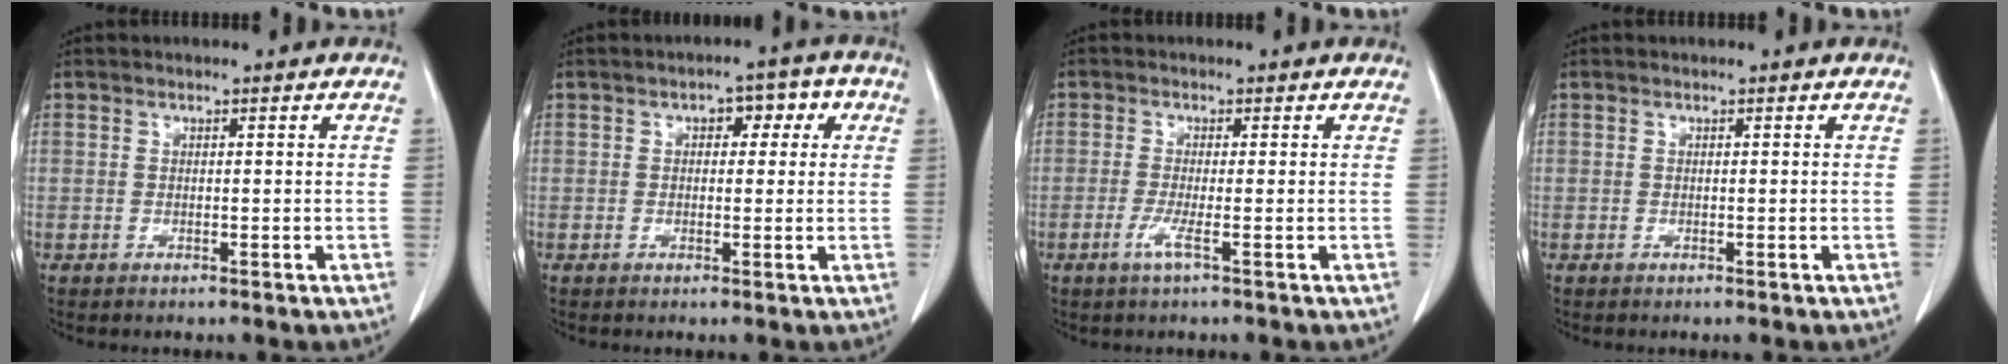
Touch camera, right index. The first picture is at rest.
{"total": 4.4, "force": [1.2, 2.6, 3.3], "torque": [-0.034, 0.027, 0.013]}
{"total": 2.4, "force": [-1.1, -0.3, 2.1], "torque": [-0.044, -0.005, -0.023]}
{"total": 0.0}